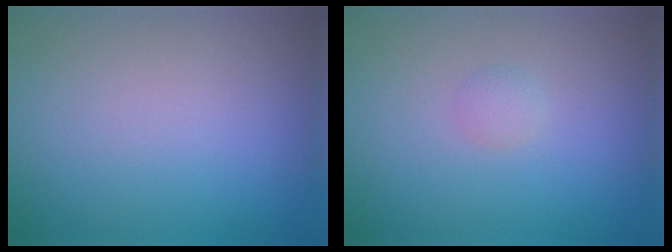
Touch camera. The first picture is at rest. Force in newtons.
{"total": 0.9, "press": 0.9, "slide": 0.0}